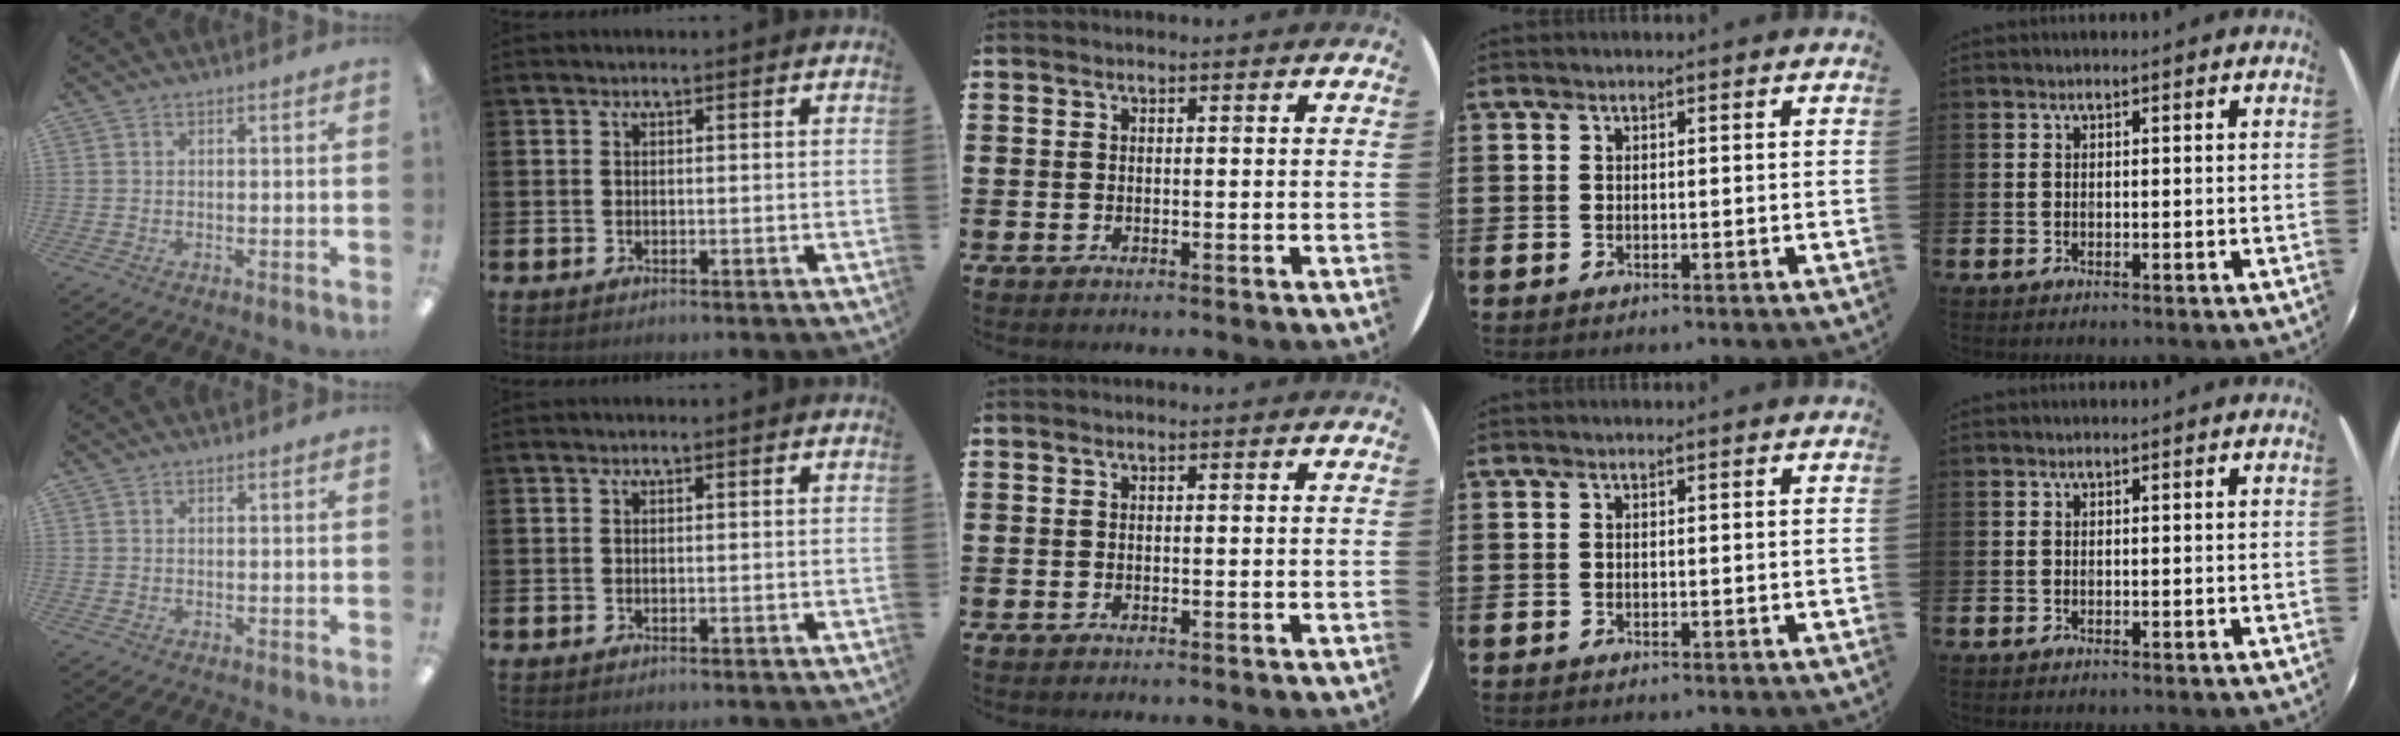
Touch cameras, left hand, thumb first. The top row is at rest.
{}